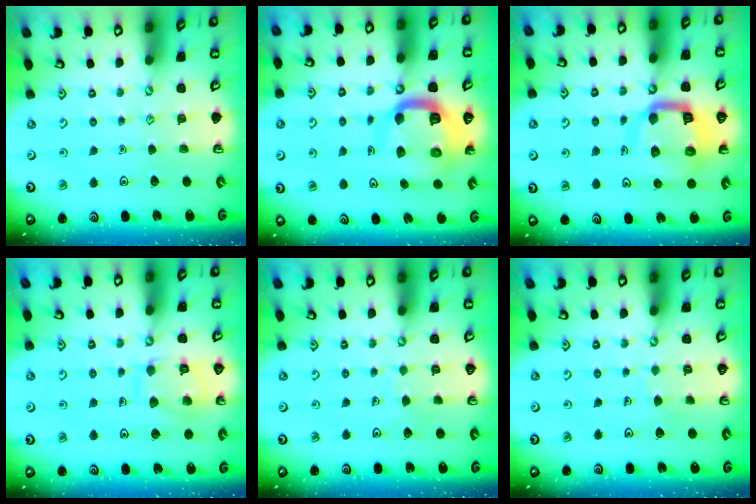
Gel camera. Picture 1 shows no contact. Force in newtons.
{"total": 13.4, "press": 13.3, "slide": 1.6}
{"total": 13.2, "press": 13.1, "slide": 1.7}
{"total": 10.1, "press": 10.1, "slide": 0.1}
{"total": 1.8, "press": 1.8, "slide": 0.0}
{"total": 1.8, "press": 1.8, "slide": 0.0}